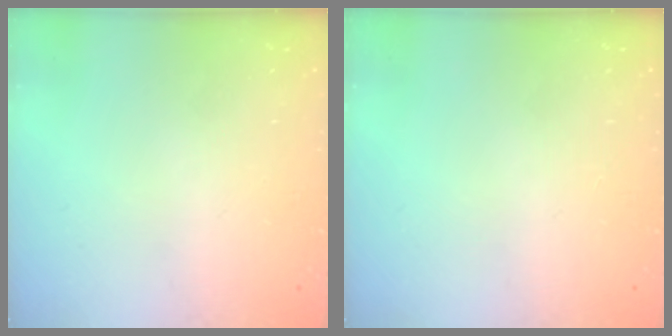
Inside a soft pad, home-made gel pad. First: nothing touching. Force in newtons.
{"total": 0.0}